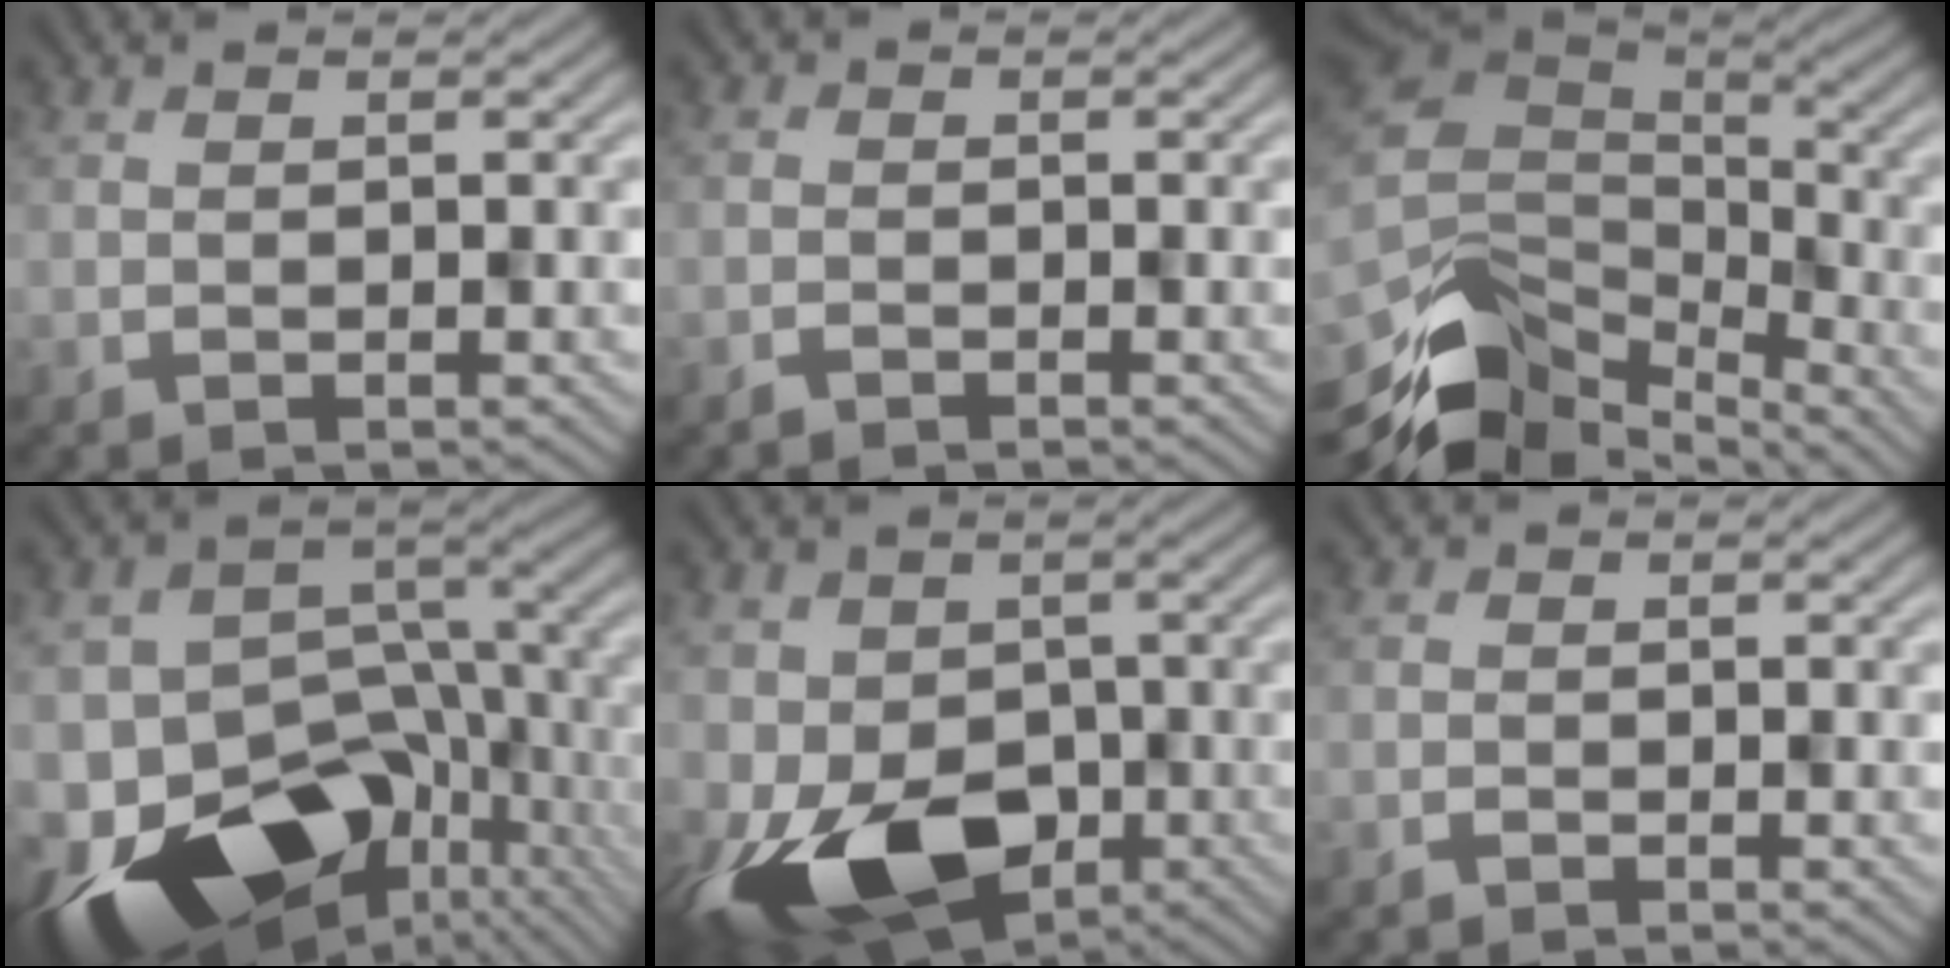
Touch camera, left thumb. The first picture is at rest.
{"total": 1.2, "force": [-0.9, 0.5, -0.5], "torque": [0.014, 0.001, -0.017]}
{"total": 11.0, "force": [-6.2, 5.8, 7.0], "torque": [-0.183, -0.013, -0.107]}
{"total": 16.3, "force": [-7.1, 10.0, 10.8], "torque": [-0.208, -0.031, -0.102]}
{"total": 15.1, "force": [-6.4, 9.4, 10.0], "torque": [-0.181, -0.041, -0.098]}
{"total": 1.0, "force": [-0.8, 0.4, -0.4], "torque": [0.013, 0.001, -0.014]}